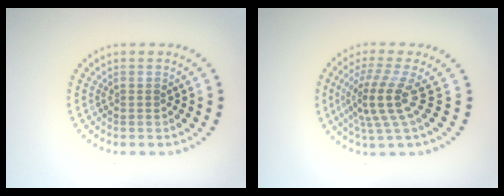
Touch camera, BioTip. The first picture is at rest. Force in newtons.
{"total": 4.0, "press": 2.9, "slide": 2.8}